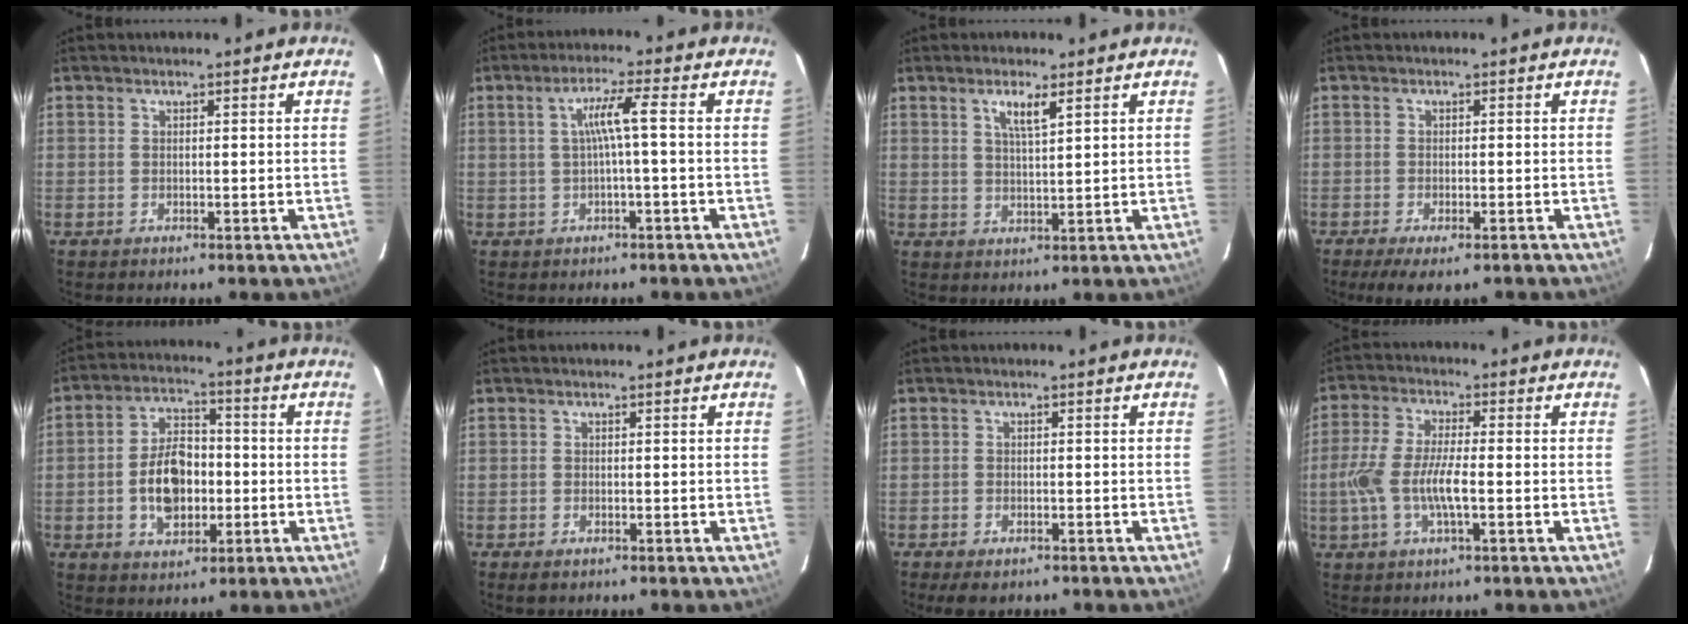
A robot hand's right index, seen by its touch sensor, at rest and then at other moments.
{"total": 4.4, "force": [-0.3, -0.7, 4.3], "torque": [-0.086, 0.003, -0.001]}
{"total": 3.8, "force": [2.1, 0.5, 3.2], "torque": [-0.058, 0.000, 0.038]}
{"total": 6.5, "force": [-4.8, 1.7, 4.1], "torque": [-0.087, -0.027, -0.074]}
{"total": 10.8, "force": [-2.1, 6.8, 8.1], "torque": [-0.154, 0.020, -0.028]}
{"total": 1.4, "force": [-1.0, 0.7, 0.8], "torque": [-0.014, -0.005, -0.019]}
{"total": 4.0, "force": [-3.0, 1.8, 2.0], "torque": [-0.048, -0.012, -0.047]}
{"total": 9.0, "force": [-2.1, 2.3, 8.4], "torque": [-0.177, -0.001, -0.042]}